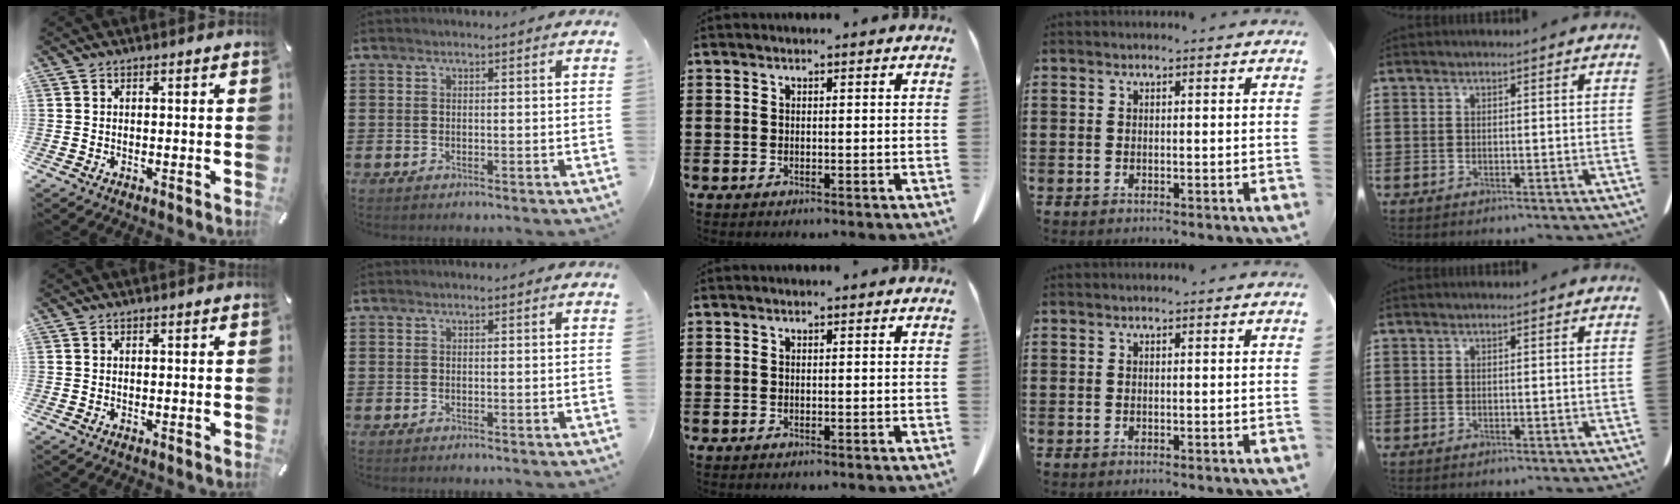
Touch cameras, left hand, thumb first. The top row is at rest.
{}